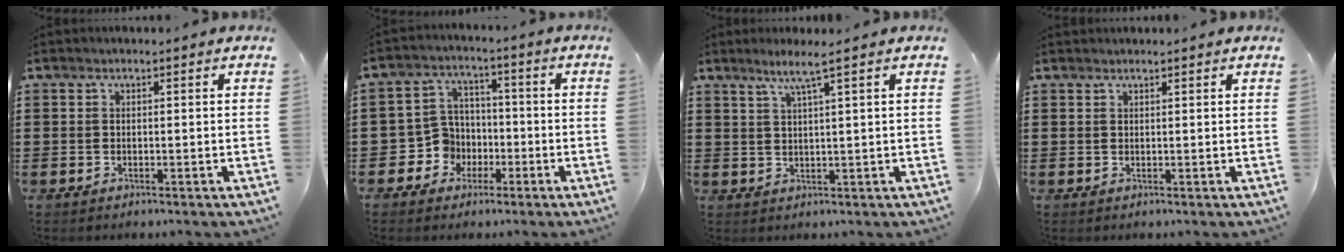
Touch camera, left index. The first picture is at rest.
{"total": 6.4, "force": [-1.8, 5.9, 1.7], "torque": [-0.072, 0.007, -0.036]}
{"total": 3.6, "force": [2.0, -0.6, 2.9], "torque": [-0.062, 0.000, 0.033]}
{"total": 0.7, "force": [0.7, 0.0, 0.2], "torque": [-0.004, -0.001, 0.015]}